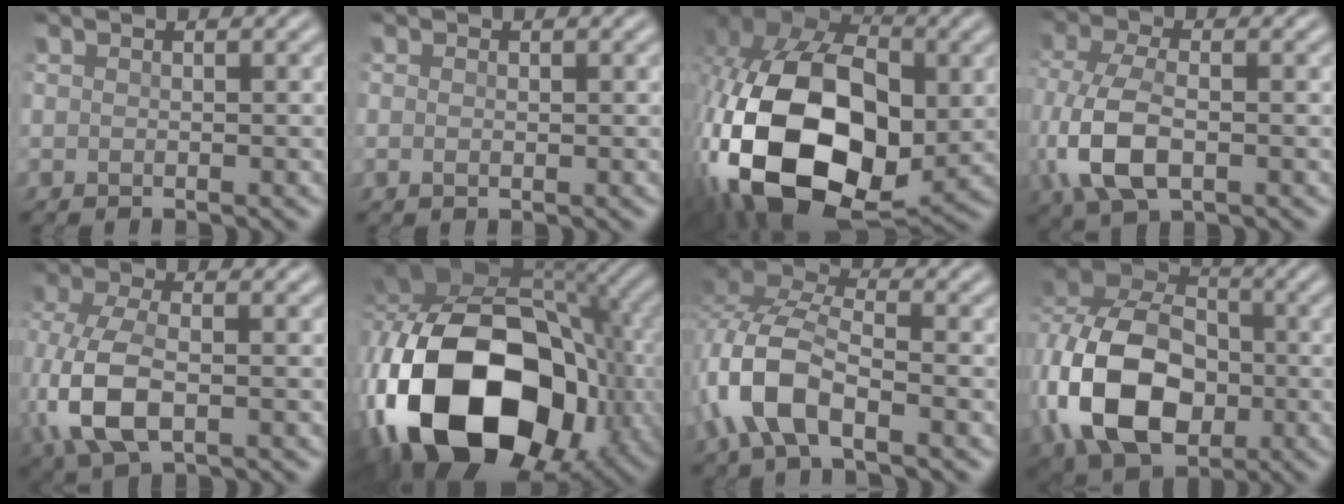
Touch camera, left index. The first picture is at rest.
{"total": 0.7, "force": [0.0, 0.4, 0.5], "torque": [-0.013, 0.003, -0.002]}
{"total": 18.6, "force": [-2.7, 12.5, 13.5], "torque": [-0.301, -0.030, -0.035]}
{"total": 7.3, "force": [-1.9, 3.8, 5.9], "torque": [-0.150, -0.003, -0.040]}
{"total": 7.9, "force": [-1.7, 4.2, 6.5], "torque": [-0.169, -0.005, -0.037]}
{"total": 19.5, "force": [-4.8, 12.6, 14.1], "torque": [-0.299, -0.018, -0.072]}
{"total": 7.5, "force": [-3.0, 3.3, 6.0], "torque": [-0.139, 0.011, -0.068]}
{"total": 12.8, "force": [-2.8, 8.7, 8.9], "torque": [-0.197, -0.007, -0.059]}